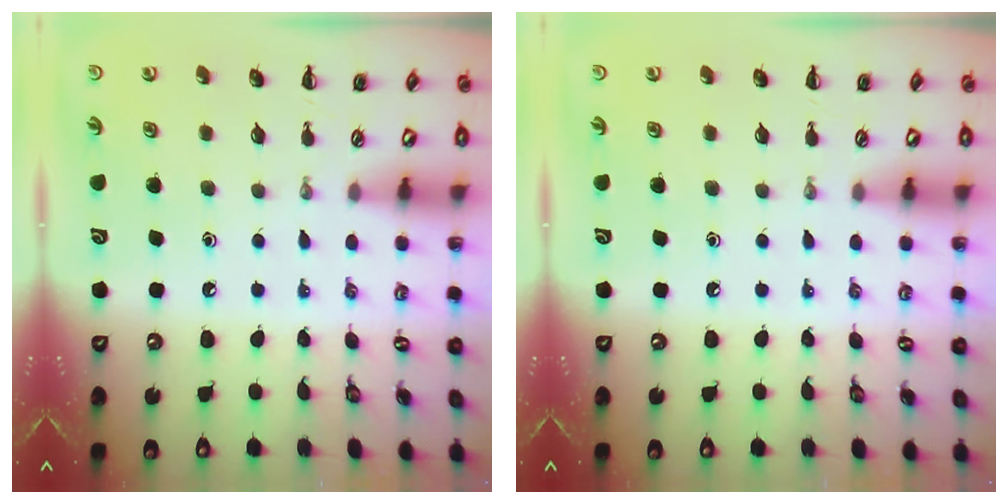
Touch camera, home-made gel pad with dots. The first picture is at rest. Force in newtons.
{"total": 0.0}